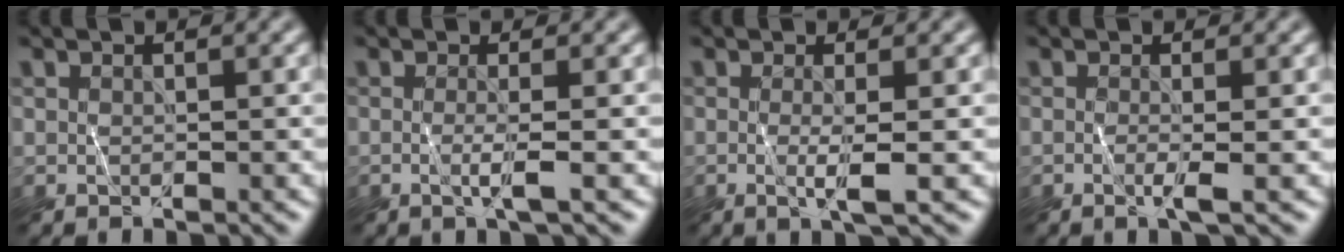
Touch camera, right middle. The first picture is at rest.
{"total": 1.6, "force": [-0.3, 0.2, 1.5], "torque": [-0.022, 0.007, -0.012]}
{"total": 2.3, "force": [-0.3, 0.3, 2.2], "torque": [-0.036, 0.000, -0.009]}
{"total": 1.4, "force": [-0.3, 0.2, 1.3], "torque": [-0.020, 0.003, -0.008]}